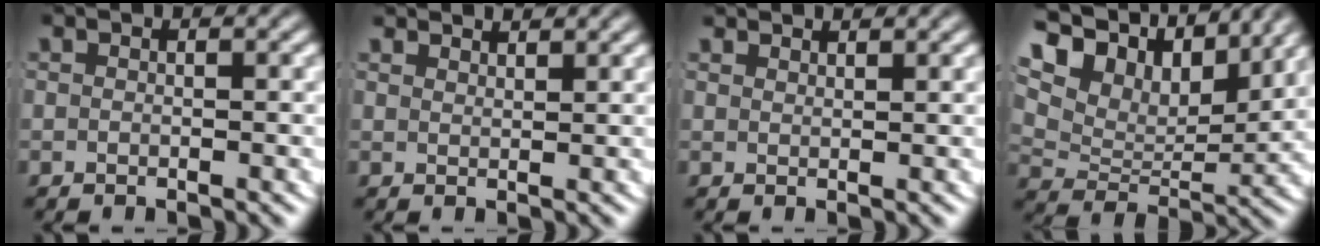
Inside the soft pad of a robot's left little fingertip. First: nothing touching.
{"total": 2.2, "force": [2.2, -0.2, 0.3], "torque": [0.000, -0.004, 0.041]}
{"total": 1.8, "force": [1.8, -0.2, 0.2], "torque": [0.002, -0.004, 0.035]}
{"total": 12.2, "force": [6.0, 7.8, 7.2], "torque": [-0.150, 0.013, 0.088]}